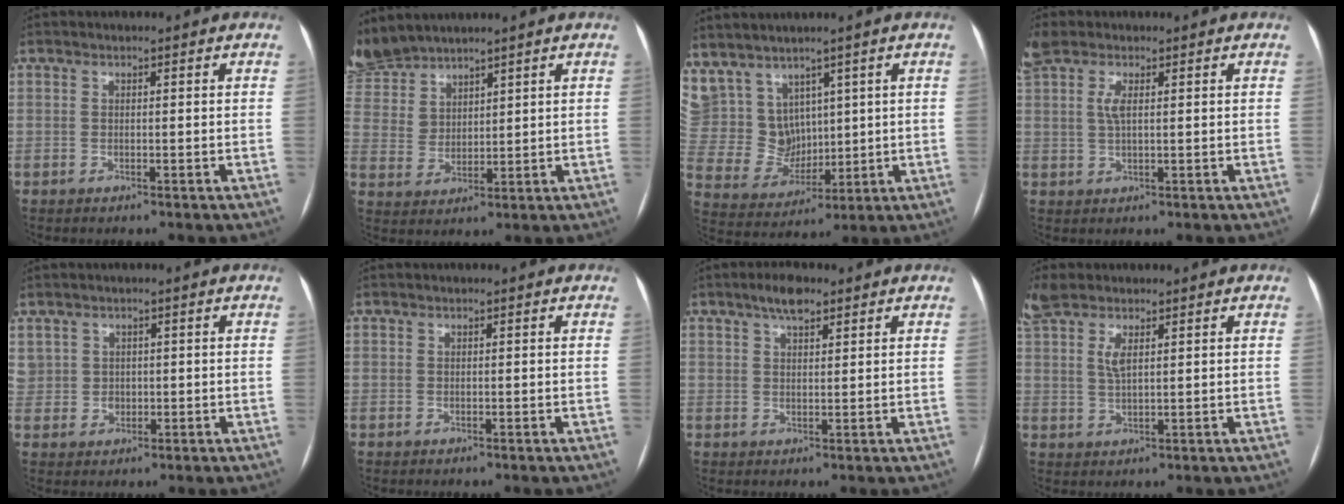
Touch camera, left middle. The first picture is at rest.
{"total": 9.5, "force": [8.8, 3.5, 1.5], "torque": [-0.053, 0.003, 0.197]}
{"total": 11.9, "force": [7.7, 8.6, 2.5], "torque": [-0.083, 0.034, 0.185]}
{"total": 4.3, "force": [1.9, 1.6, 3.5], "torque": [-0.096, 0.013, 0.041]}
{"total": 3.9, "force": [1.2, 3.7, 0.6], "torque": [-0.019, 0.007, 0.037]}
{"total": 0.0}
{"total": 4.2, "force": [2.9, 1.3, 2.7], "torque": [-0.050, 0.009, 0.049]}
{"total": 6.2, "force": [3.6, 2.1, 4.5], "torque": [-0.114, 0.010, 0.077]}